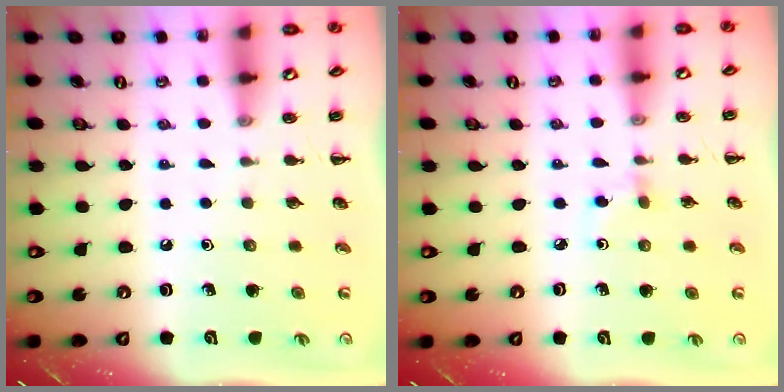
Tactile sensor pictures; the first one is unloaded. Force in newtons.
{"total": 2.6, "press": 2.4, "slide": 1.1}